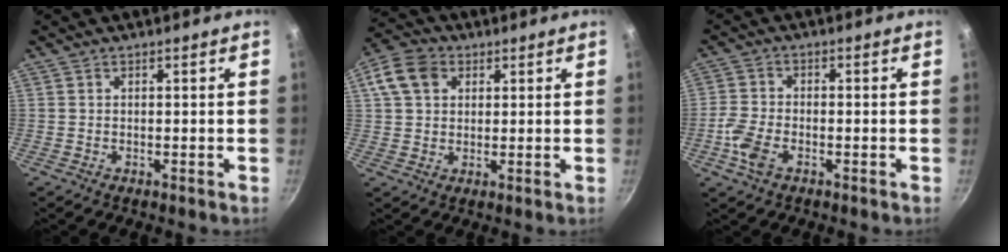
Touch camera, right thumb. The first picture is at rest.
{"total": 8.0, "force": [2.6, 6.3, 4.1], "torque": [-0.058, 0.007, 0.035]}
{"total": 5.8, "force": [-2.5, 3.2, 4.1], "torque": [-0.092, 0.012, -0.056]}